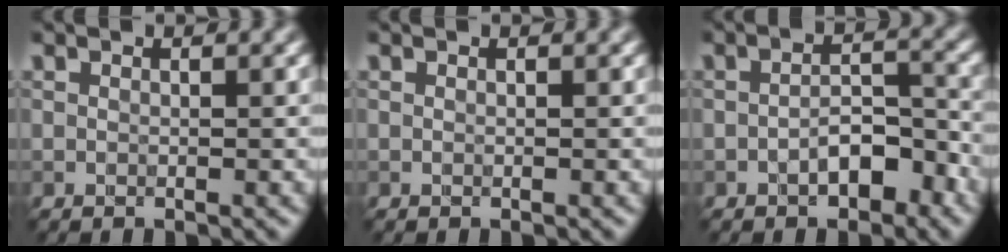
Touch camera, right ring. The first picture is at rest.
{"total": 0.0}
{"total": 3.8, "force": [-2.2, 1.7, 2.5], "torque": [-0.038, 0.008, -0.032]}